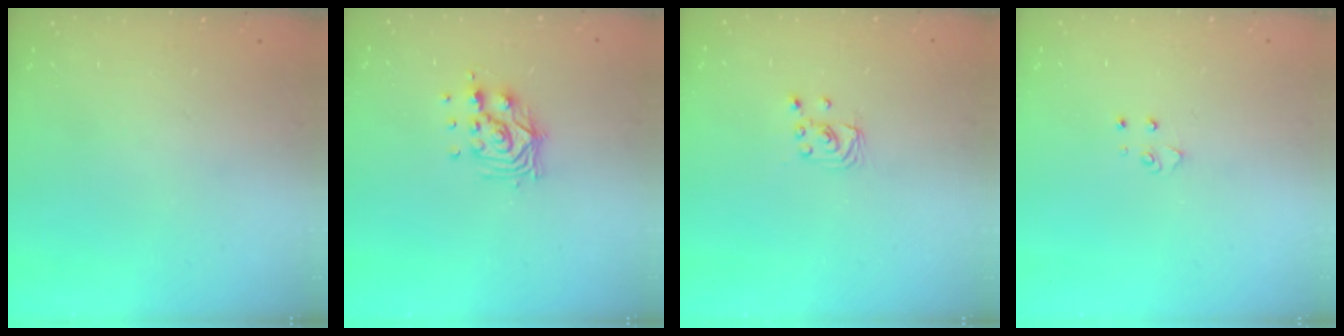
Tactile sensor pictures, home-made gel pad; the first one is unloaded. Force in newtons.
{"total": 10.7, "press": 10.7, "slide": 0.7}
{"total": 2.0, "press": 2.0, "slide": 0.2}
{"total": 4.0, "press": 4.0, "slide": 0.4}